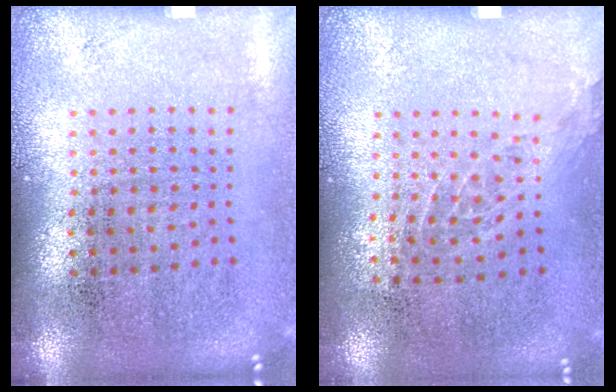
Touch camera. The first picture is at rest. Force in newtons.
{"total": 0.9, "press": 0.7, "slide": 0.6}